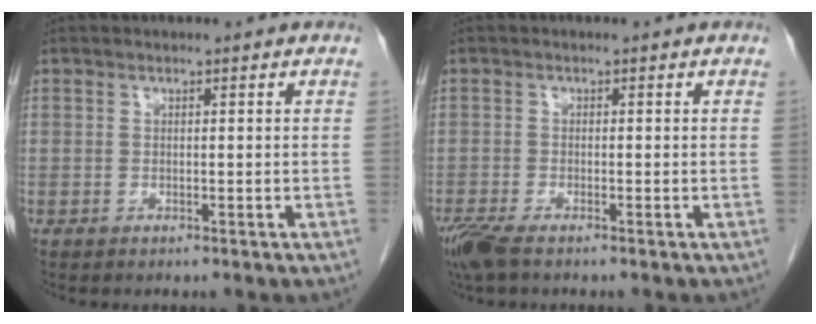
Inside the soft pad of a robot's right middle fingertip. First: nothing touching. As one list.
[{"total": 4.1, "force": [-2.9, 1.0, 2.7], "torque": [-0.061, -0.013, -0.056]}]